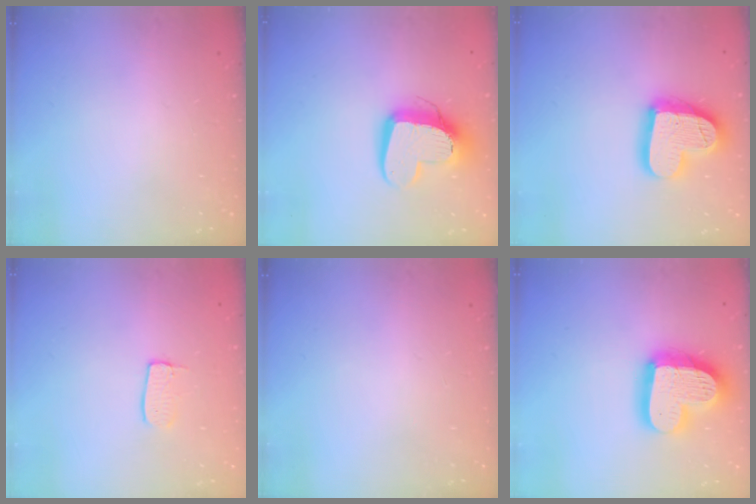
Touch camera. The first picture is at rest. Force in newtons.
{"total": 13.3, "press": 13.2, "slide": 1.2}
{"total": 17.8, "press": 17.8, "slide": 1.4}
{"total": 4.8, "press": 4.8, "slide": 0.3}
{"total": 0.0}
{"total": 19.1, "press": 19.0, "slide": 2.0}